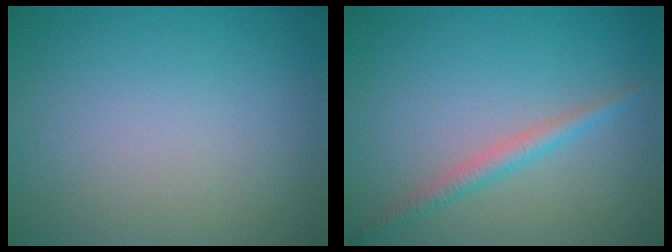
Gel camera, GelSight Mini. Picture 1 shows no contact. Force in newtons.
{"total": 2.0, "press": 2.0, "slide": 0.1}